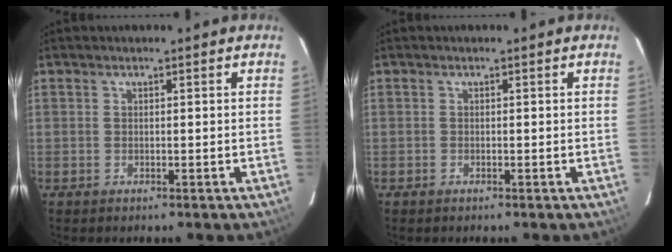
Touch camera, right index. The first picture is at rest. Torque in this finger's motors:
{"motor_torque": [0.13, -0.14, -0.02, 0.00]}